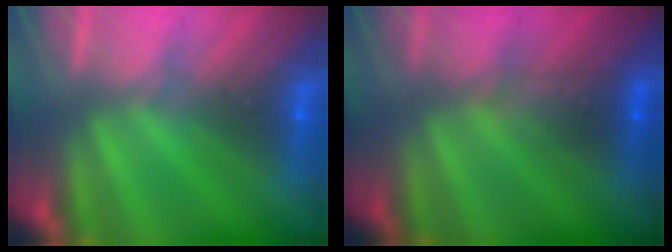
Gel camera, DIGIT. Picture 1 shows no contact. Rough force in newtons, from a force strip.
{"total": 2.3}